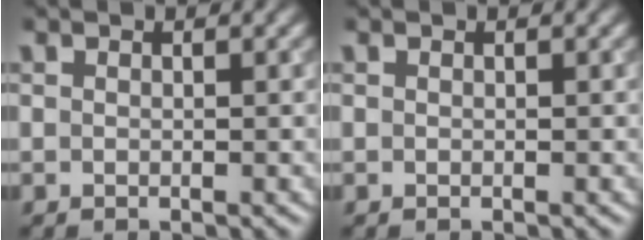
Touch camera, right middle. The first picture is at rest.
{"total": 0.0}